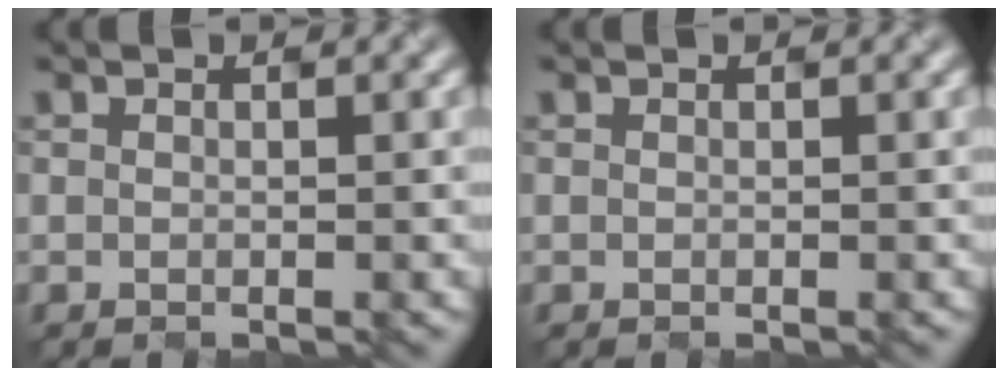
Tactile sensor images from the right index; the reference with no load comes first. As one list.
[{"total": 0.0}]